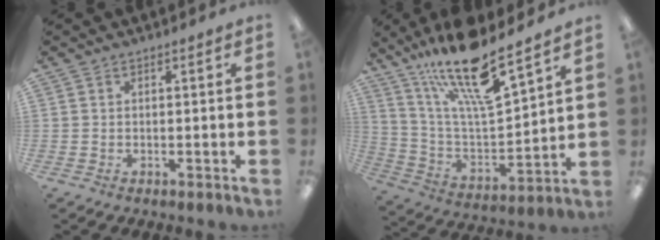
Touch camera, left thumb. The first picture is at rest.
{"total": 19.3, "force": [14.9, 3.9, 11.6], "torque": [-0.220, -0.098, 0.254]}